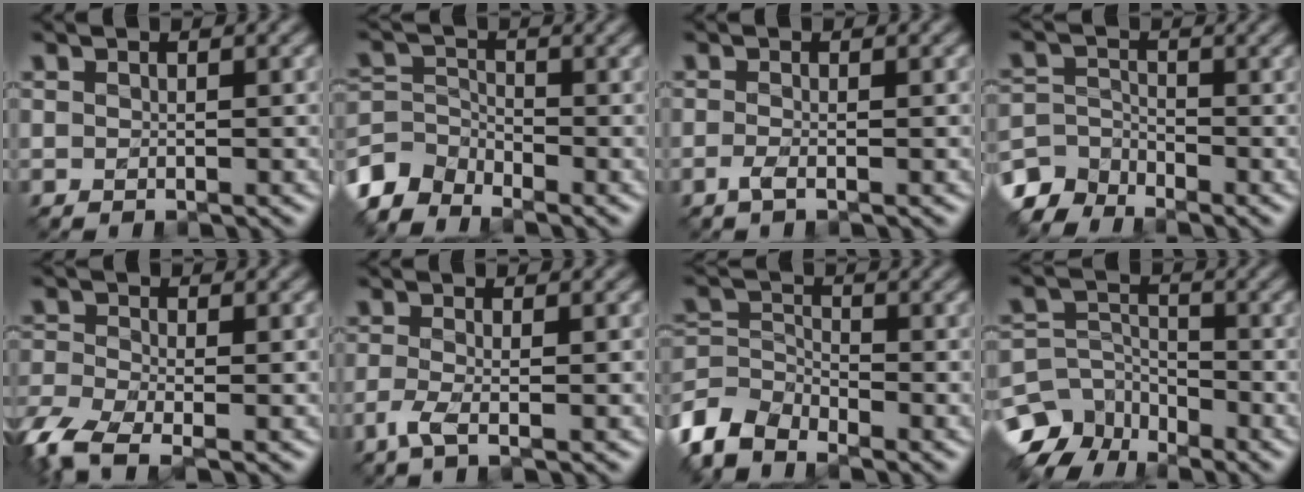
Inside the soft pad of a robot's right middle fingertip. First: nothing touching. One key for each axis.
{"total": 4.2, "fx": -3.5, "fy": 2.0, "fz": 1.1, "tx": -0.023, "ty": -0.003, "tz": -0.084}
{"total": 1.2, "fx": -0.6, "fy": 0.3, "fz": 1.0, "tx": -0.023, "ty": -0.005, "tz": -0.015}
{"total": 3.6, "fx": -3.1, "fy": 1.6, "fz": 0.7, "tx": -0.015, "ty": -0.004, "tz": -0.074}
{"total": 5.9, "fx": -3.9, "fy": 2.4, "fz": 3.7, "tx": -0.091, "ty": -0.016, "tz": -0.088}
{"total": 2.3, "fx": -1.0, "fy": 0.6, "fz": 1.9, "tx": -0.043, "ty": -0.009, "tz": -0.030}
{"total": 5.0, "fx": -4.0, "fy": 2.4, "fz": 1.9, "tx": -0.042, "ty": -0.005, "tz": -0.096}
{"total": 7.8, "fx": -5.4, "fy": 5.0, "fz": 2.7, "tx": -0.037, "ty": -0.011, "tz": -0.095}